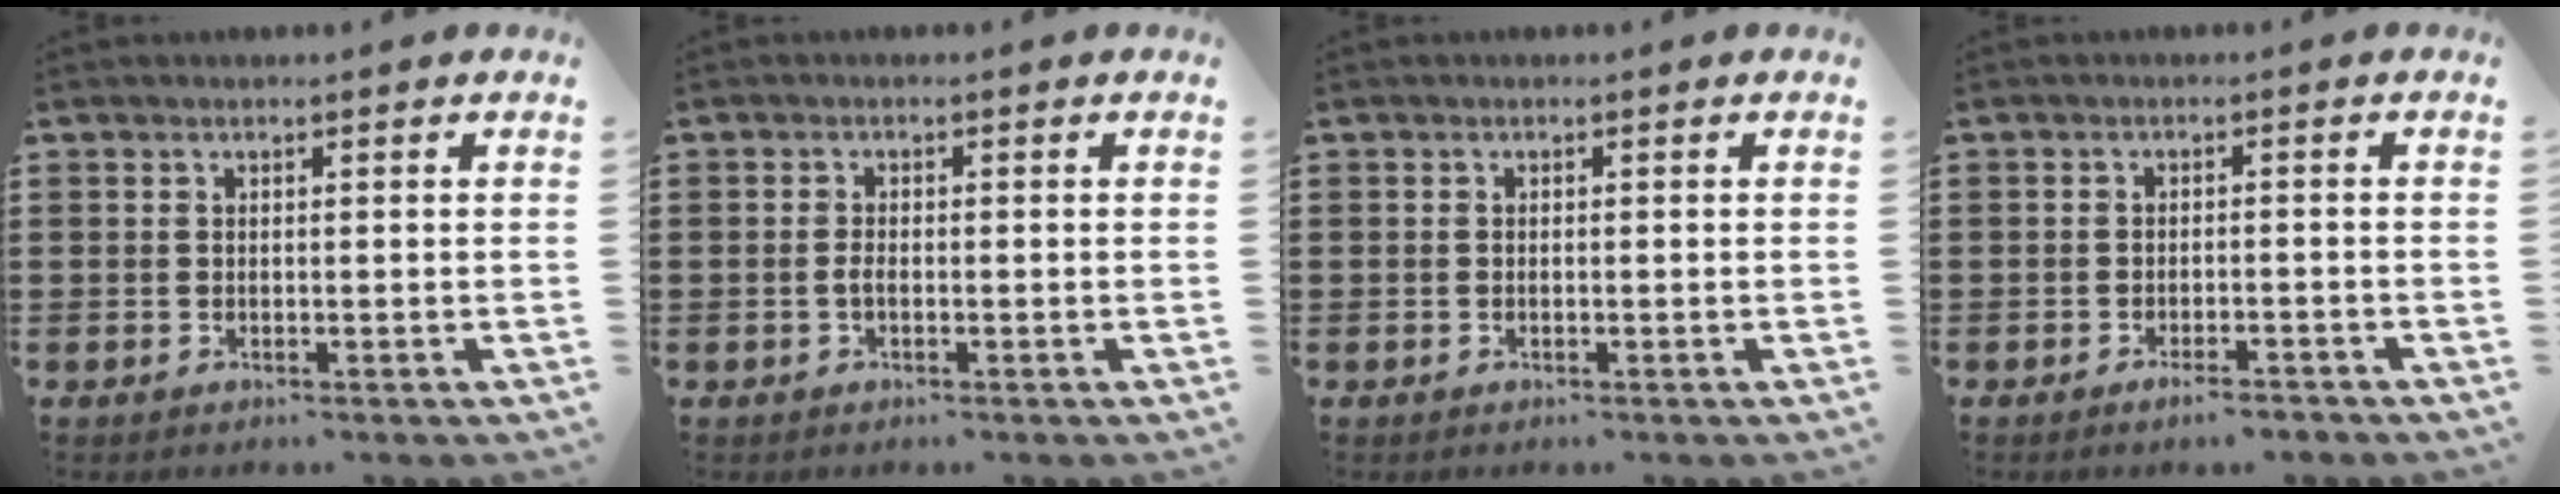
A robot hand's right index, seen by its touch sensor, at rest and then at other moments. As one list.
[{"total": 1.4, "force": [-0.5, 0.5, 1.2], "torque": [-0.032, -0.005, -0.012]}, {"total": 0.0}, {"total": 2.4, "force": [-2.0, 0.2, 1.3], "torque": [-0.021, 0.003, -0.037]}]